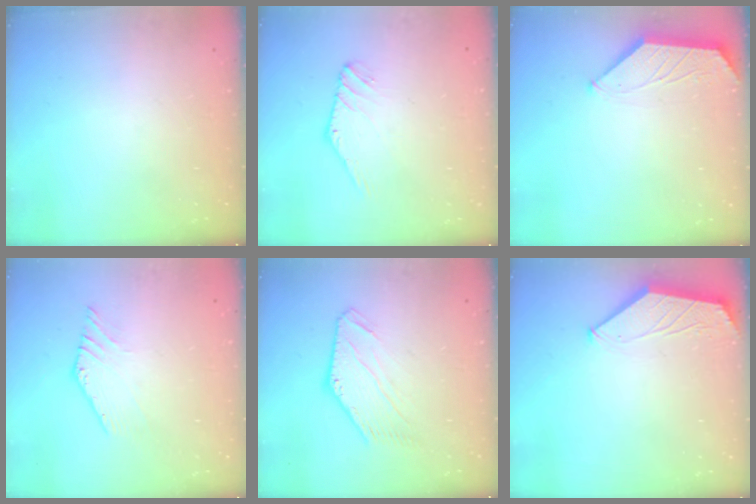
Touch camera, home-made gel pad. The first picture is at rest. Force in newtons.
{"total": 1.3, "press": 1.3, "slide": 0.1}
{"total": 1.3, "press": 1.3, "slide": 0.3}
{"total": 2.1, "press": 2.1, "slide": 0.2}
{"total": 3.8, "press": 3.7, "slide": 0.4}
{"total": 1.6, "press": 1.5, "slide": 0.4}